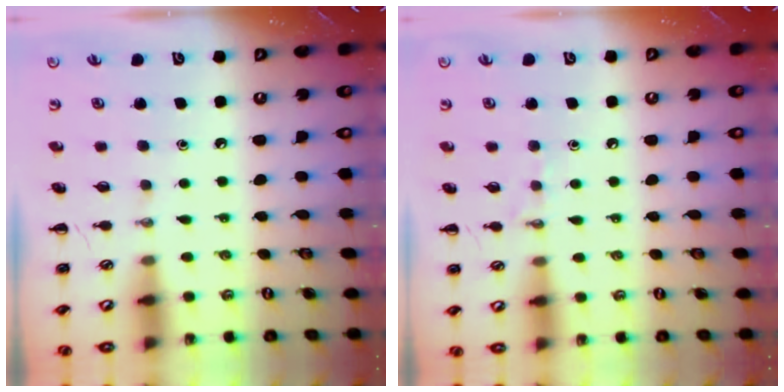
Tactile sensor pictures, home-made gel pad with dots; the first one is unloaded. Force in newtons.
{"total": 4.9, "press": 4.7, "slide": 1.2}